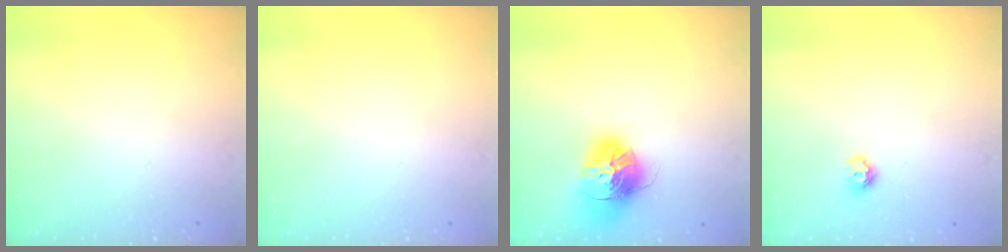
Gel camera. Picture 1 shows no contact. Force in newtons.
{"total": 0.0}
{"total": 16.8, "press": 16.7, "slide": 1.5}
{"total": 6.1, "press": 6.1, "slide": 0.8}